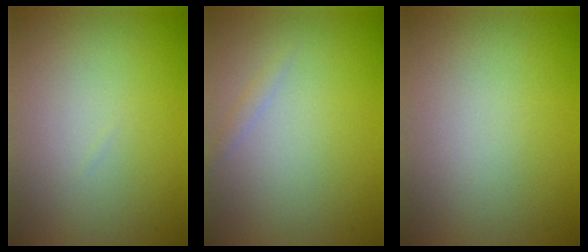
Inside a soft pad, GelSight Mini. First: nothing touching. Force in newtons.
{"total": 0.7, "press": 0.7, "slide": 0.1}
{"total": 0.0}